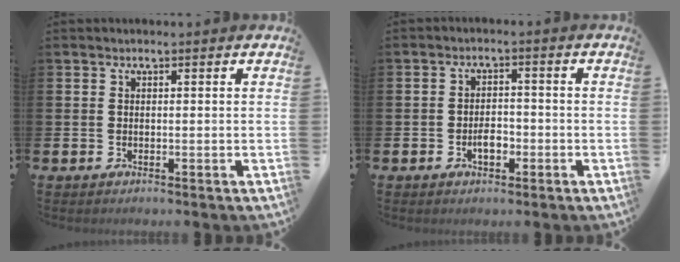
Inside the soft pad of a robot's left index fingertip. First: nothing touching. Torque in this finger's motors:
{"motor_torque": [0.10, 0.24, 0.10, 0.03]}